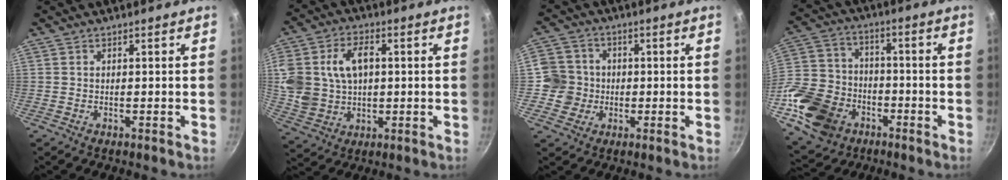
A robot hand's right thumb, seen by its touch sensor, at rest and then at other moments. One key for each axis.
{"total": 15.0, "fx": 2.1, "fy": 10.4, "fz": 10.5, "tx": -0.201, "ty": 0.012, "tz": 0.047}
{"total": 7.6, "fx": -0.8, "fy": 7.5, "fz": 1.2, "tx": 0.008, "ty": 0.014, "tz": -0.020}
{"total": 18.4, "fx": -7.8, "fy": 13.8, "fz": 9.3, "tx": -0.179, "ty": 0.035, "tz": -0.141}